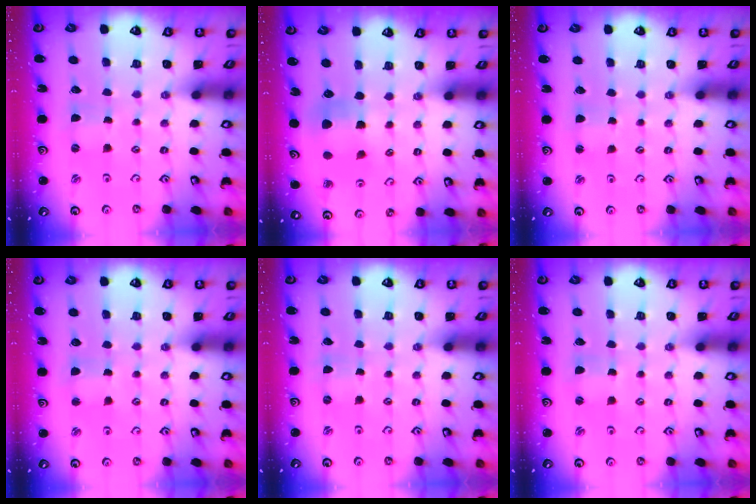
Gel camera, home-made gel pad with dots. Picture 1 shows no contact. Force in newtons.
{"total": 6.8, "press": 6.8, "slide": 0.6}
{"total": 2.5, "press": 2.4, "slide": 0.4}
{"total": 1.9, "press": 1.9, "slide": 0.2}
{"total": 0.0}
{"total": 1.2, "press": 1.1, "slide": 0.3}